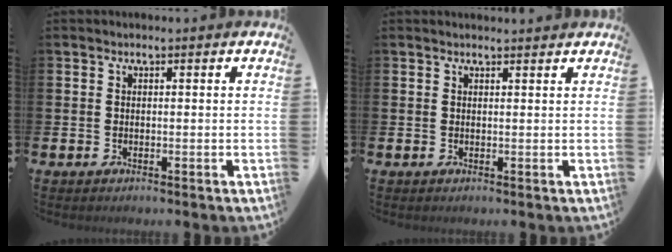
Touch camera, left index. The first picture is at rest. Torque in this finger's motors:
{"motor_torque": [0.02, -0.72, -0.16, -0.01]}